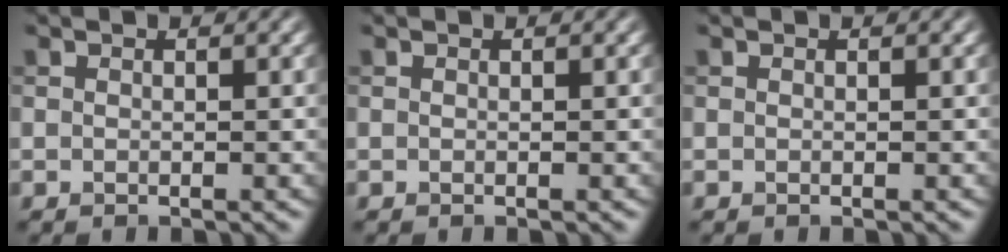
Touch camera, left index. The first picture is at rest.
{"total": 0.0}
{"total": 0.0}